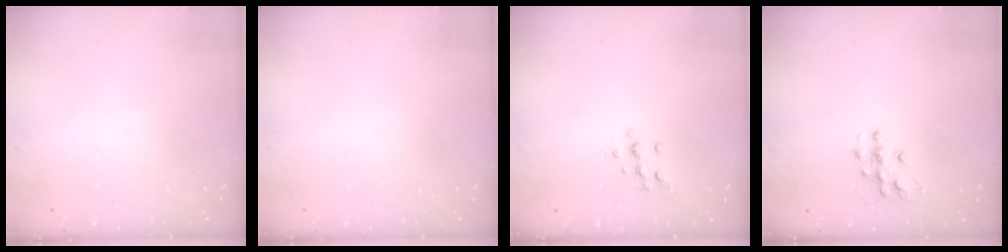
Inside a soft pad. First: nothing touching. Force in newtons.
{"total": 0.0}
{"total": 9.0, "press": 8.9, "slide": 0.8}
{"total": 6.6, "press": 6.6, "slide": 0.3}